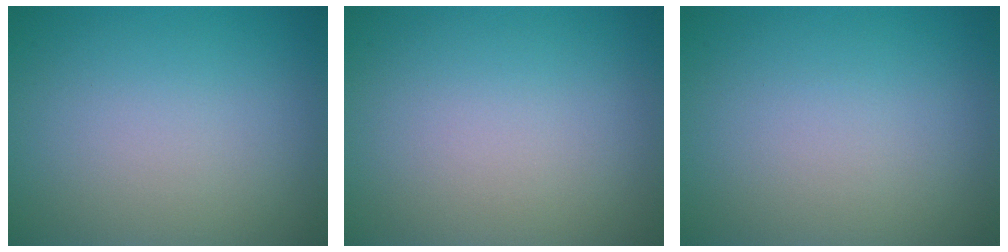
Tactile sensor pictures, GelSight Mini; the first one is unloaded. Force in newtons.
{"total": 0.0}
{"total": 0.0}